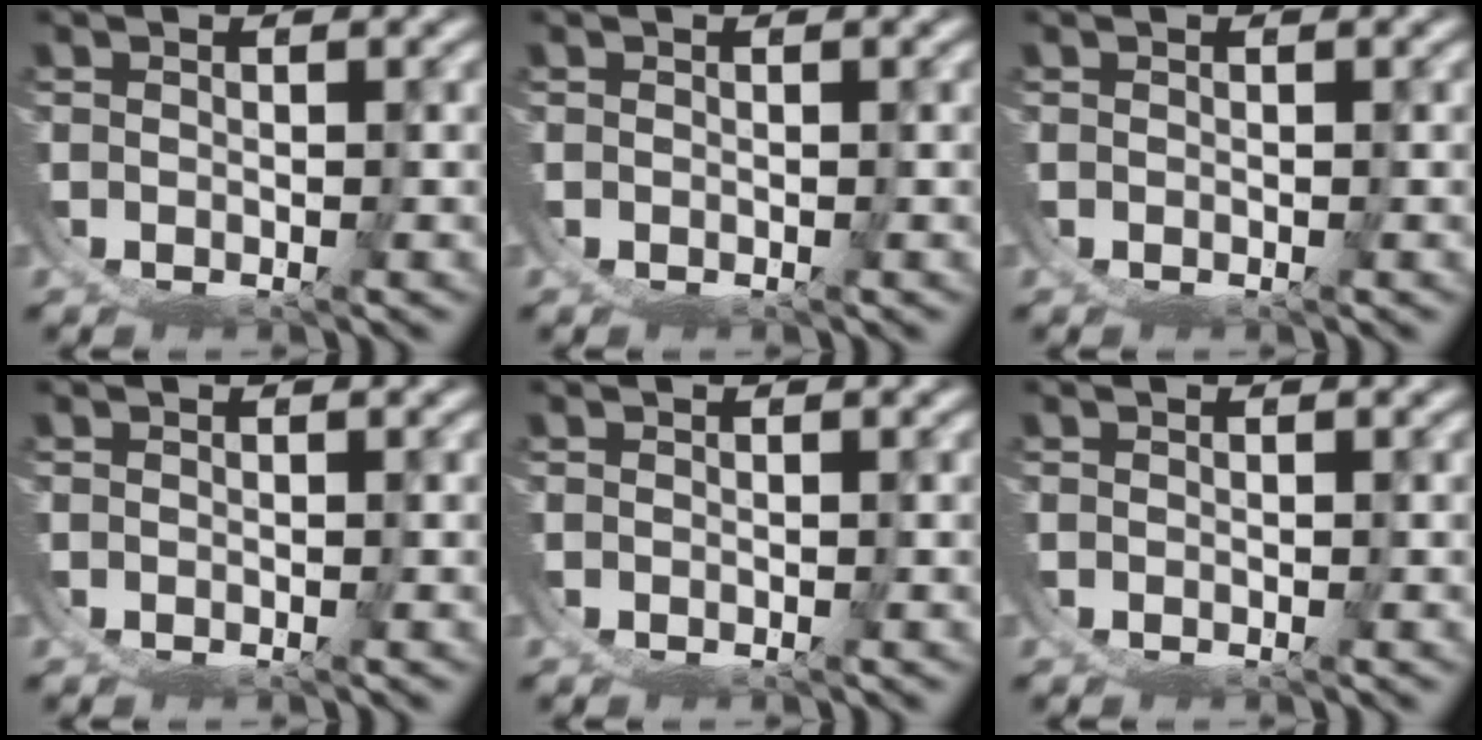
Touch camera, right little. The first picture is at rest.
{"total": 0.0}
{"total": 0.0}
{"total": 0.0}
{"total": 0.0}
{"total": 0.0}